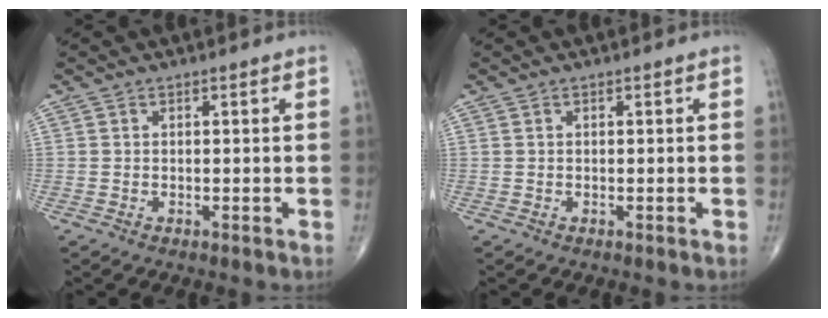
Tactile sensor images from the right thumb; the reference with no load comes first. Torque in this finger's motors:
{"motor_torque": [0.03, 0.00, -0.01, -0.01, 0.00]}